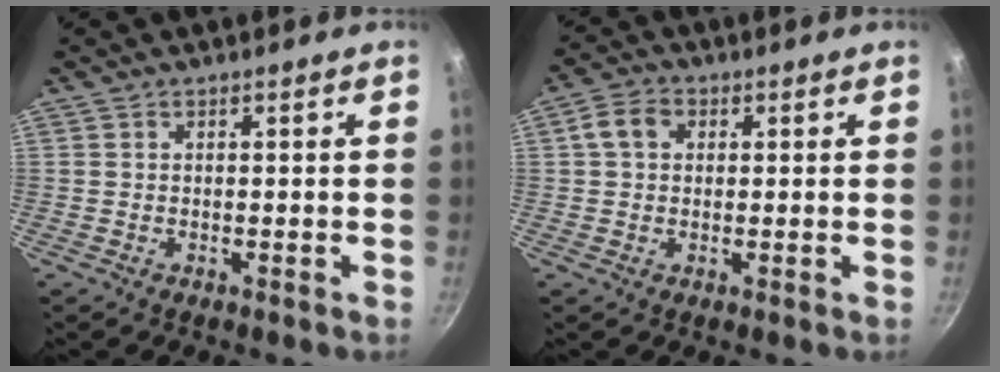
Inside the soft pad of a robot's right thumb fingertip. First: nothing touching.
{"total": 4.7, "force": [1.0, 3.7, 2.9], "torque": [-0.044, 0.011, 0.008]}